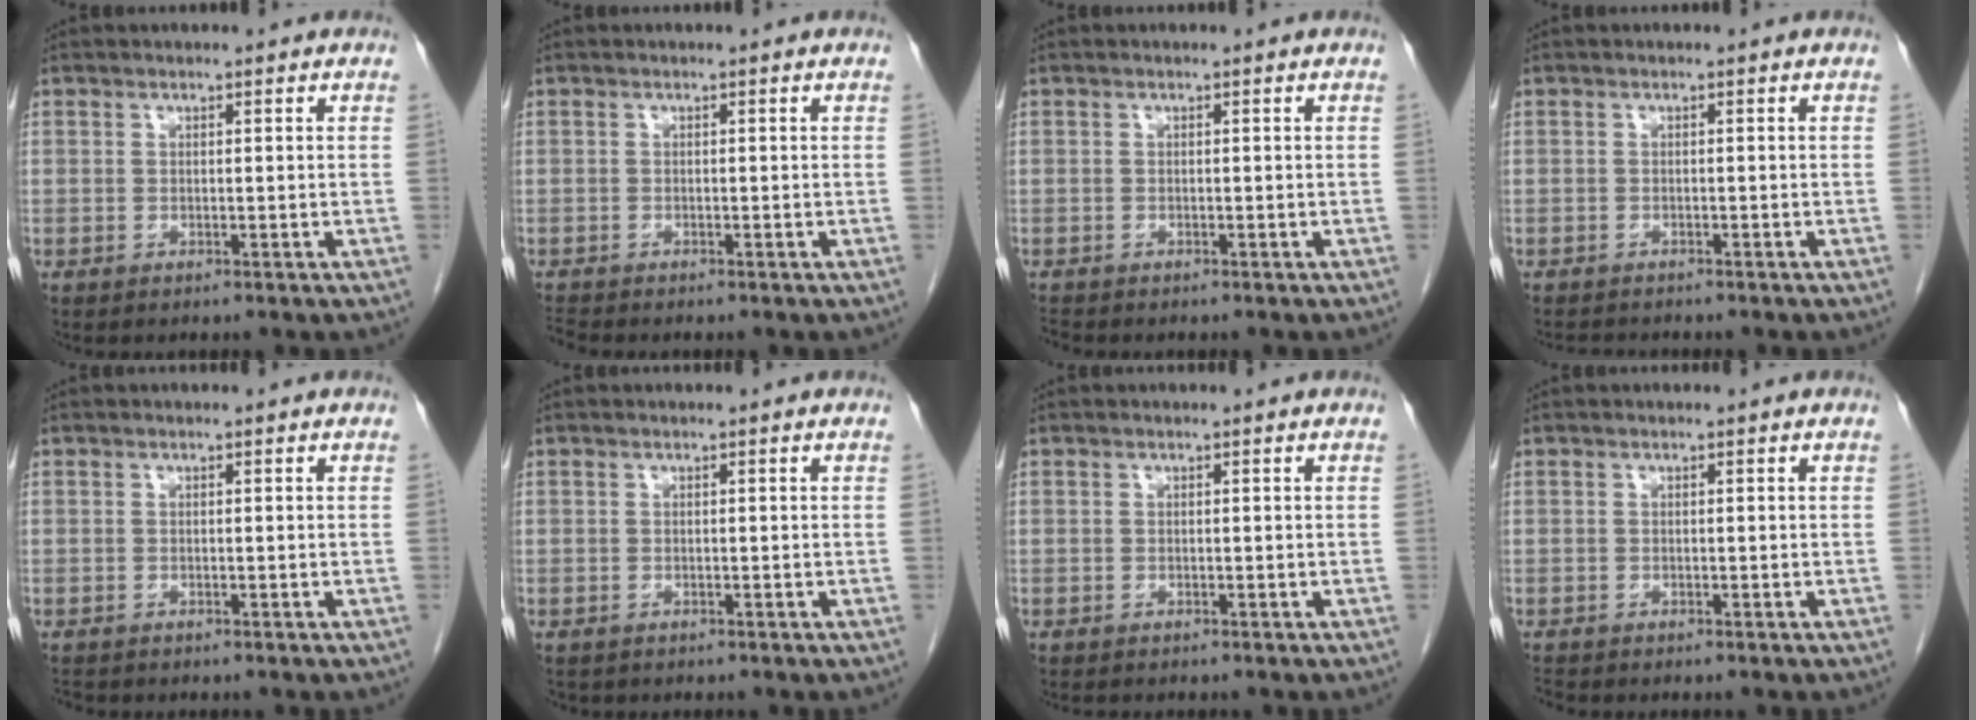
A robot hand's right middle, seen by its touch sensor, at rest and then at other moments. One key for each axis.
{"total": 1.1, "fx": -1.1, "fy": -0.3, "fz": -0.1, "tx": -0.008, "ty": -0.011, "tz": -0.021}
{"total": 0.9, "fx": -0.9, "fy": 0.0, "fz": 0.0, "tx": -0.009, "ty": -0.007, "tz": -0.017}
{"total": 3.0, "fx": -2.8, "fy": 0.7, "fz": 0.9, "tx": -0.017, "ty": -0.009, "tz": -0.038}
{"total": 1.3, "fx": -1.2, "fy": 0.3, "fz": 0.2, "tx": -0.012, "ty": -0.006, "tz": -0.020}
{"total": 1.0, "fx": -0.9, "fy": 0.5, "fz": 0.2, "tx": -0.016, "ty": -0.002, "tz": -0.013}
{"total": 0.9, "fx": -0.8, "fy": 0.1, "fz": 0.3, "tx": -0.012, "ty": -0.004, "tz": -0.011}
{"total": 0.9, "fx": -0.9, "fy": 0.0, "fz": 0.0, "tx": -0.009, "ty": -0.007, "tz": -0.017}